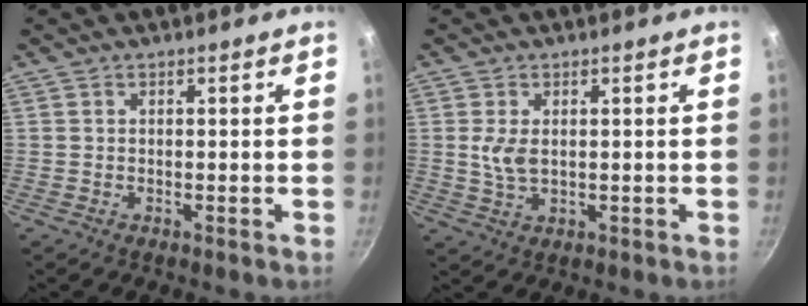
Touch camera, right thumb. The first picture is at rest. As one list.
[{"total": 4.1, "force": [0.5, 2.4, 3.3], "torque": [-0.066, -0.006, 0.013]}]